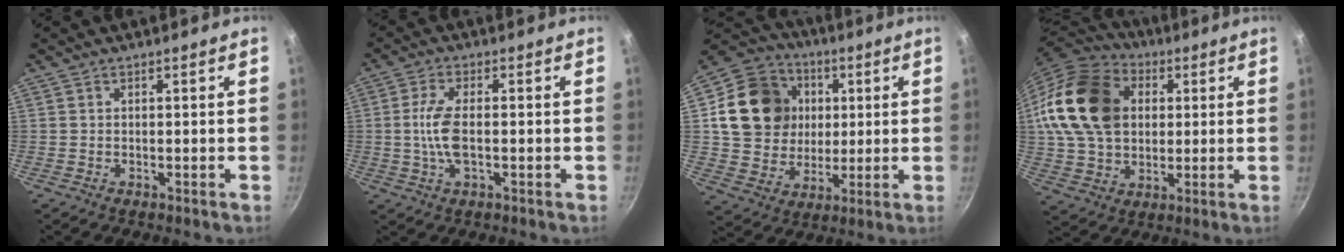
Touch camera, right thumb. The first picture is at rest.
{"total": 6.6, "force": [-0.5, 2.6, 6.1], "torque": [-0.132, 0.005, -0.016]}
{"total": 18.7, "force": [3.4, 16.0, 9.1], "torque": [-0.142, 0.011, 0.061]}
{"total": 22.0, "force": [4.7, 16.2, 14.1], "torque": [-0.241, 0.019, 0.082]}